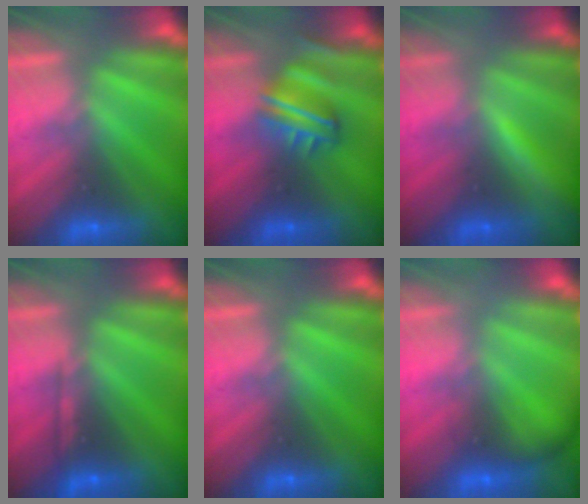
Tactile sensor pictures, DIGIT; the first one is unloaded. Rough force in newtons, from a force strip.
{"total": 4.2}
{"total": 1.9}
{"total": 2.2}
{"total": 0.0}
{"total": 1.9}